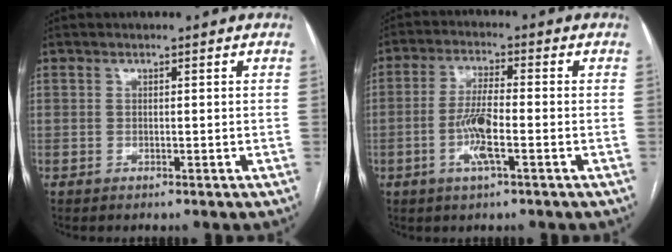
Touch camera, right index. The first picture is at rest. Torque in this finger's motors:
{"motor_torque": [1.14, -0.18, 0.45, 0.17]}